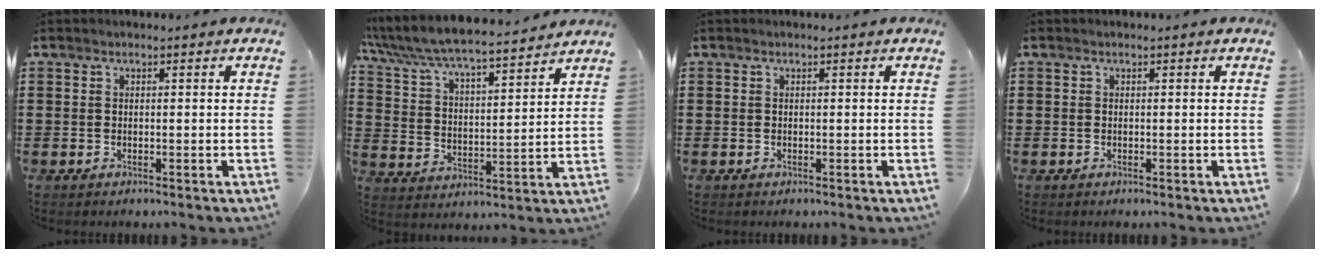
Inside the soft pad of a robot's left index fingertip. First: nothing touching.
{"total": 5.5, "force": [5.3, 0.1, 1.5], "torque": [-0.057, -0.039, 0.082]}
{"total": 0.0}
{"total": 0.0}